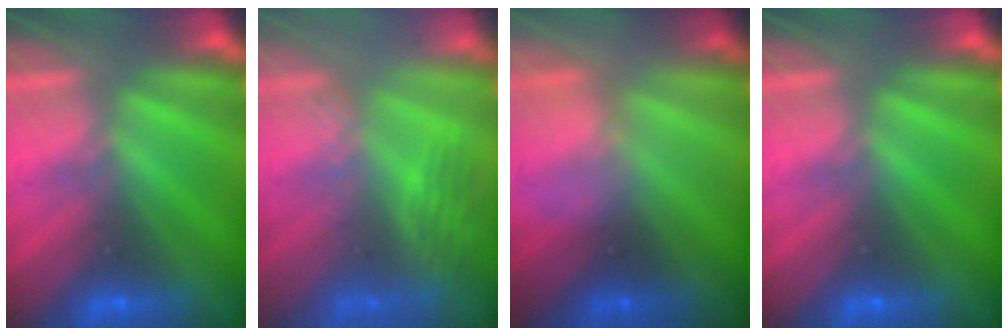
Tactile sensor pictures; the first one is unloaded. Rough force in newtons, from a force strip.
{"total": 2.7}
{"total": 2.4}
{"total": 0.0}